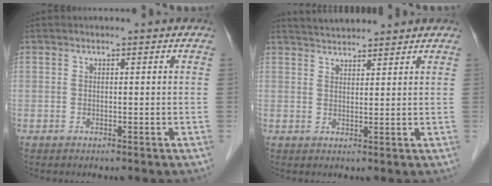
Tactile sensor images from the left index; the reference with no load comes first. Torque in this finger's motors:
{"motor_torque": [0.15, -0.08, 0.05, 0.01]}